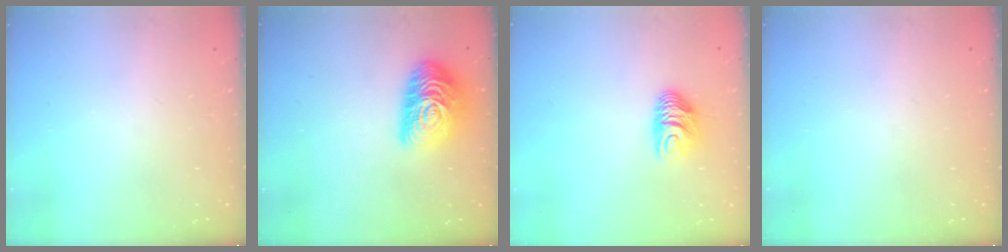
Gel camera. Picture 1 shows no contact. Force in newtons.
{"total": 16.2, "press": 16.2, "slide": 0.9}
{"total": 7.4, "press": 7.4, "slide": 0.7}
{"total": 0.0}